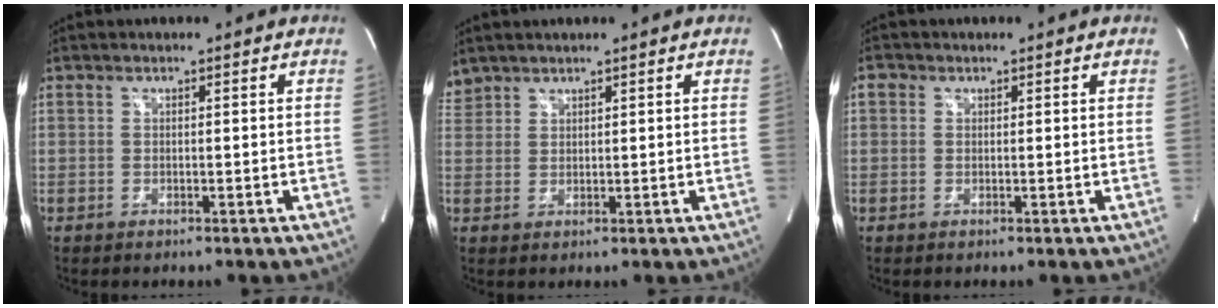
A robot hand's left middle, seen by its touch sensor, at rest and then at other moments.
{"total": 2.7, "force": [2.5, 1.0, -0.1], "torque": [-0.001, 0.015, 0.052]}
{"total": 1.1, "force": [0.4, 1.0, 0.2], "torque": [0.002, 0.004, 0.003]}